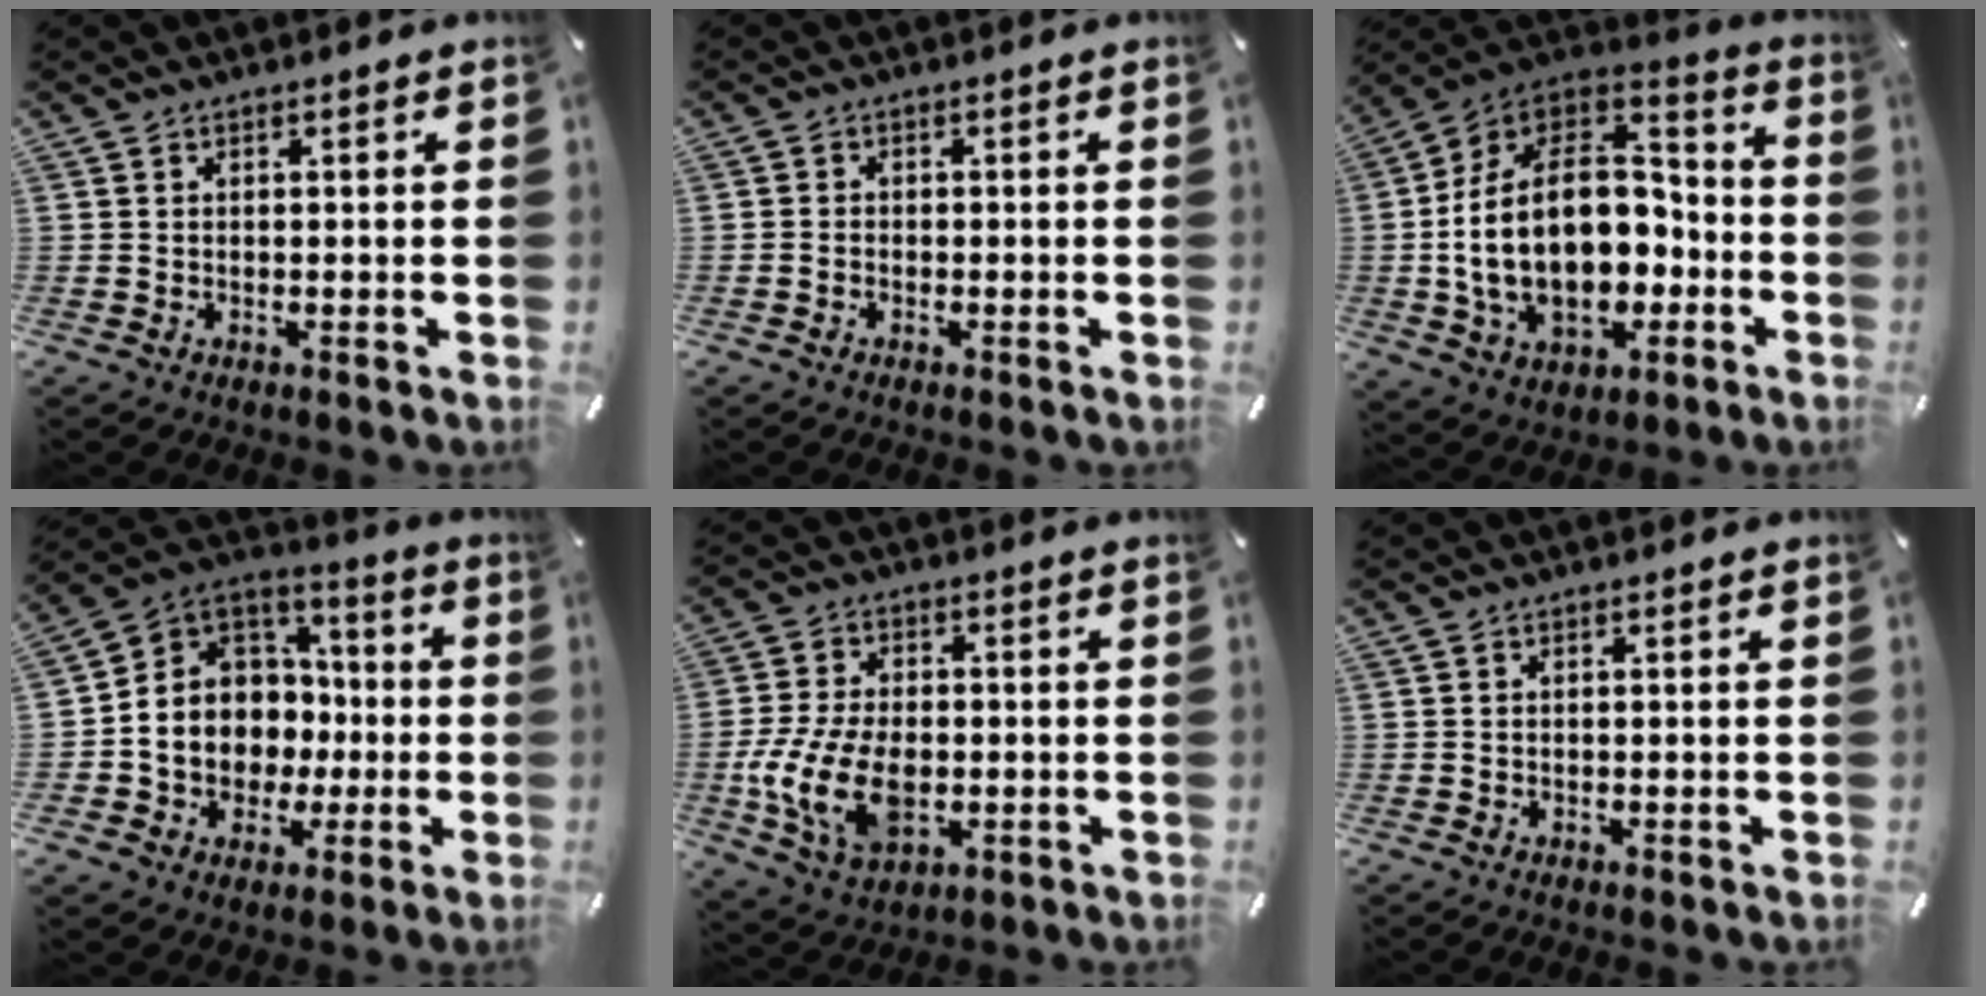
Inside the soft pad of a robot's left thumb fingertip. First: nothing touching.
{"total": 1.1, "force": [-0.8, 0.6, 0.4], "torque": [-0.007, 0.002, -0.016]}
{"total": 25.4, "force": [-3.1, 17.2, 18.4], "torque": [-0.335, 0.001, -0.041]}
{"total": 10.7, "force": [-1.7, 10.3, 2.2], "torque": [-0.058, -0.007, -0.021]}
{"total": 14.1, "force": [-3.1, 9.0, 10.4], "torque": [-0.232, 0.002, -0.053]}
{"total": 0.0}